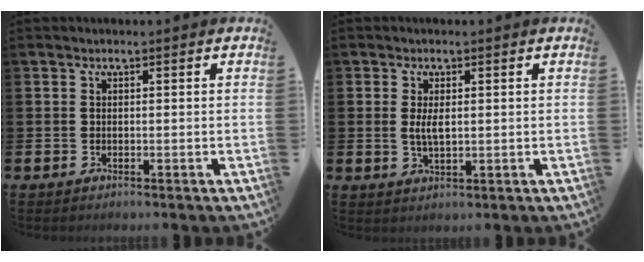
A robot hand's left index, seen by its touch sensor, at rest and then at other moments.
{"total": 2.6, "force": [0.5, 1.0, 2.4], "torque": [-0.048, 0.004, 0.006]}